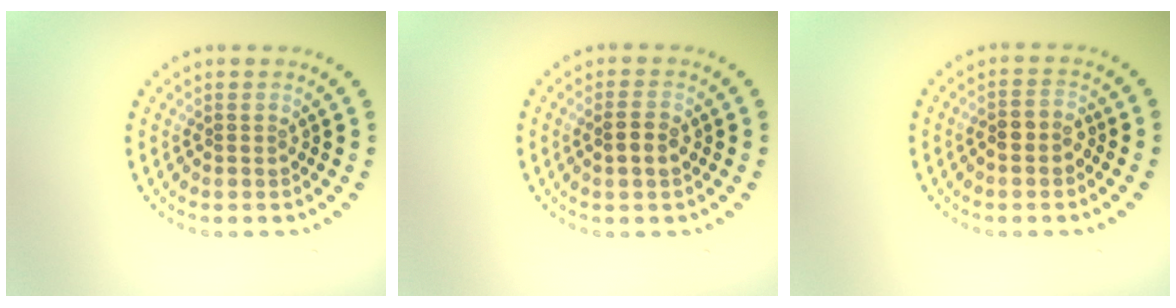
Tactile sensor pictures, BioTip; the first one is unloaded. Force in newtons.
{"total": 1.9, "press": 1.8, "slide": 0.4}
{"total": 1.9, "press": 1.8, "slide": 0.8}